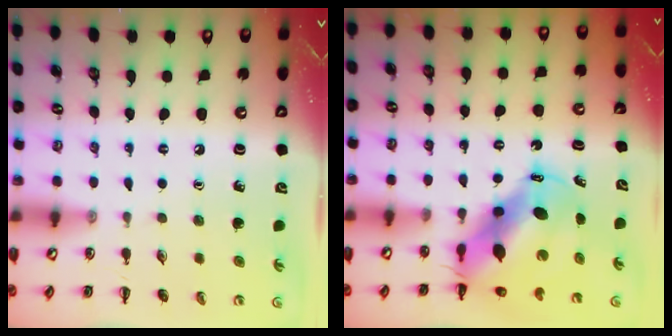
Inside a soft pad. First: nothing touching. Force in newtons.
{"total": 10.4, "press": 10.1, "slide": 2.7}